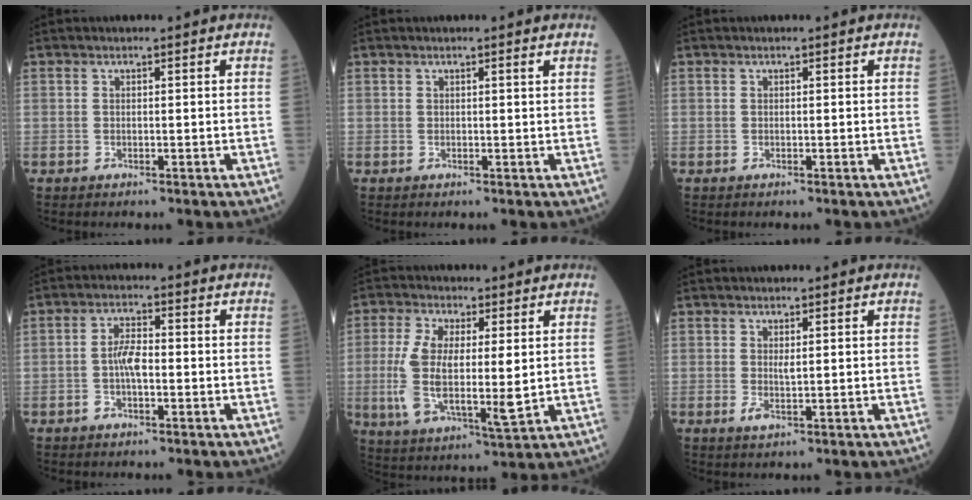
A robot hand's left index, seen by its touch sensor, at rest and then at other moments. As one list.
[{"total": 0.5, "force": [0.2, -0.2, 0.4], "torque": [-0.018, -0.008, 0.006]}, {"total": 0.0}, {"total": 3.9, "force": [-0.9, 1.4, 3.6], "torque": [-0.077, 0.006, -0.020]}, {"total": 12.2, "force": [0.2, 3.8, 11.6], "torque": [-0.250, -0.012, 0.007]}, {"total": 1.8, "force": [0.1, 0.4, 1.8], "torque": [-0.040, -0.006, 0.007]}]